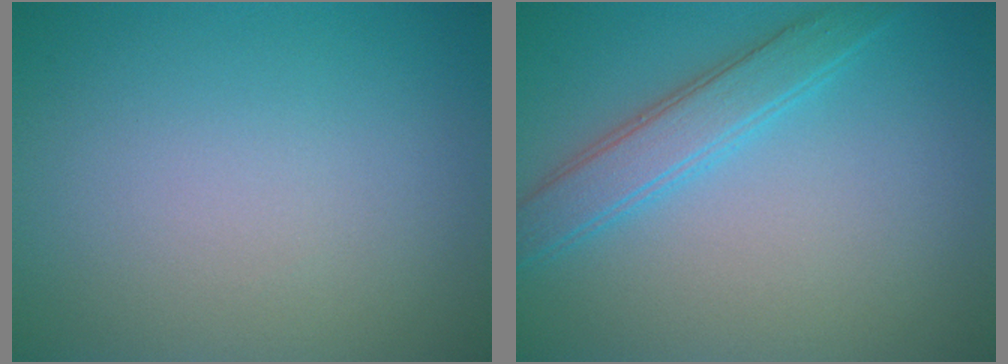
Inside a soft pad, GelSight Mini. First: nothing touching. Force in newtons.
{"total": 3.3, "press": 3.3, "slide": 0.2}